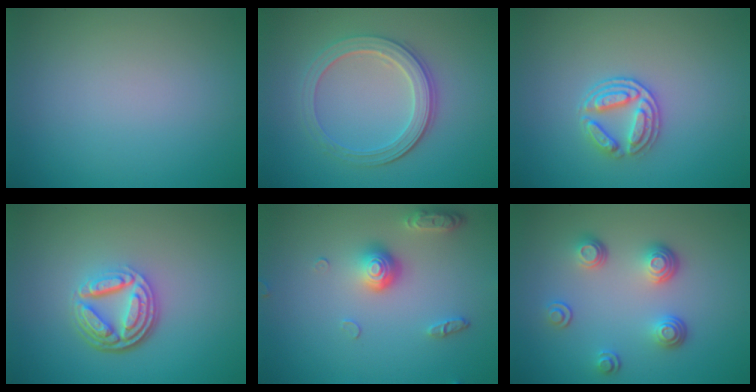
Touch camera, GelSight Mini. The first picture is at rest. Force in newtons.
{"total": 4.0, "press": 3.4, "slide": 2.1}
{"total": 3.0, "press": 2.7, "slide": 1.2}
{"total": 5.2, "press": 3.6, "slide": 3.7}
{"total": 3.7, "press": 2.8, "slide": 2.4}
{"total": 3.6, "press": 2.8, "slide": 2.3}